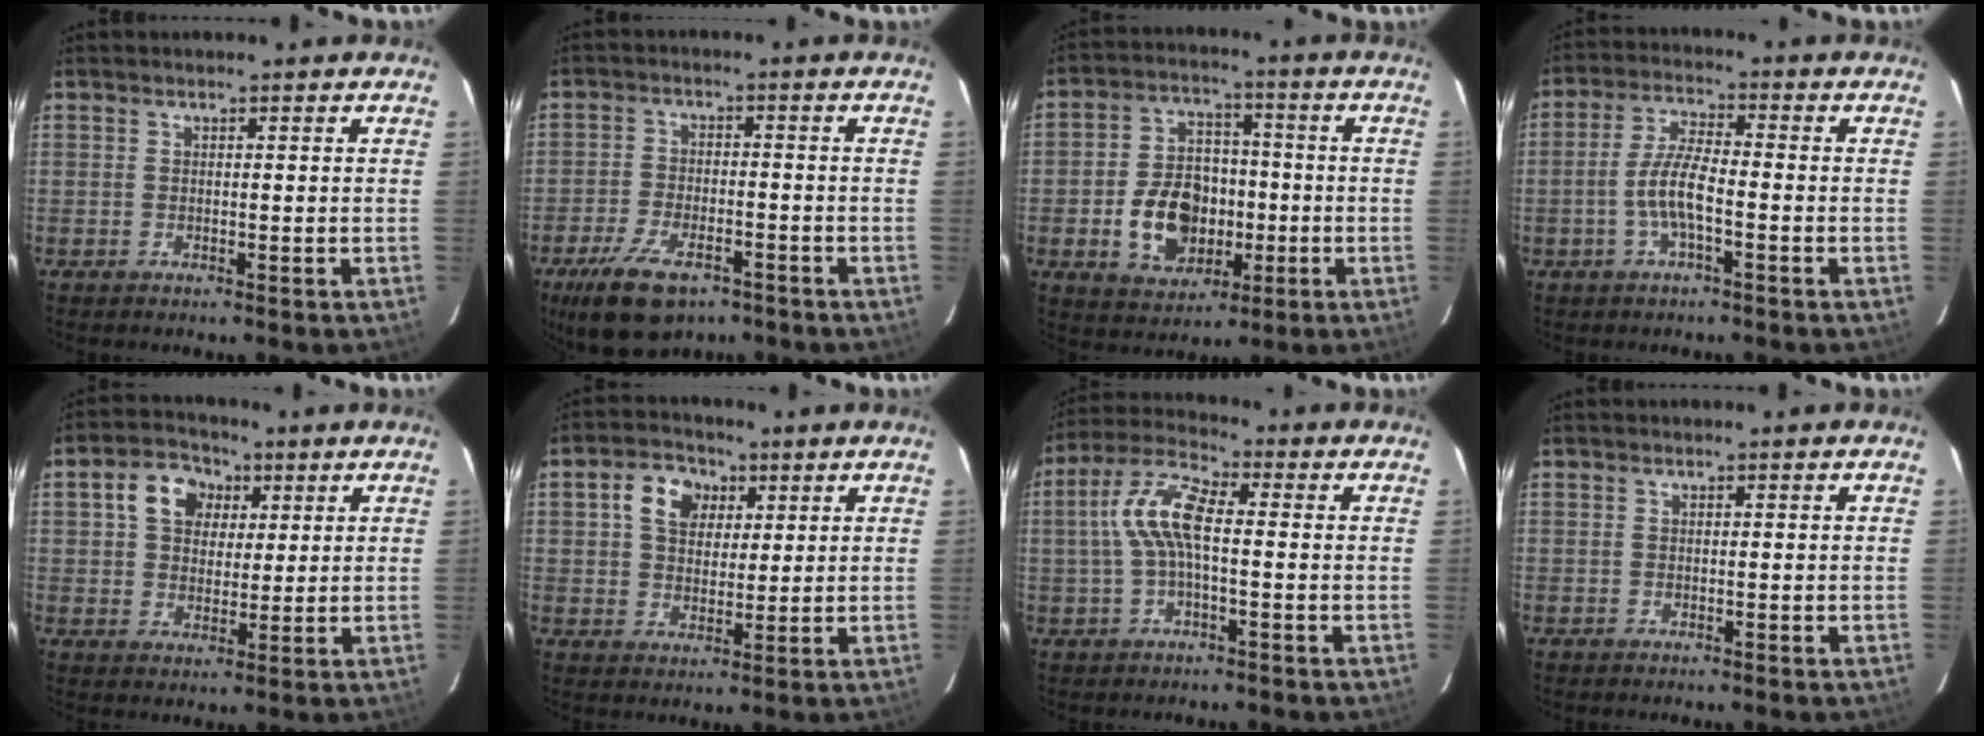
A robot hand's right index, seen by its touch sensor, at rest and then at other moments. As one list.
[{"total": 12.2, "force": [-7.9, 5.8, 7.2], "torque": [-0.164, -0.018, -0.136]}, {"total": 12.6, "force": [-3.2, 9.1, 8.2], "torque": [-0.171, 0.020, -0.039]}, {"total": 6.6, "force": [-2.2, 1.4, 6.0], "torque": [-0.125, 0.005, -0.042]}, {"total": 8.1, "force": [2.9, 6.2, 4.3], "torque": [-0.085, 0.027, 0.048]}, {"total": 7.5, "force": [2.8, 5.6, 4.1], "torque": [-0.074, 0.024, 0.048]}, {"total": 8.8, "force": [-0.1, 2.9, 8.3], "torque": [-0.180, 0.020, -0.005]}, {"total": 0.0}]